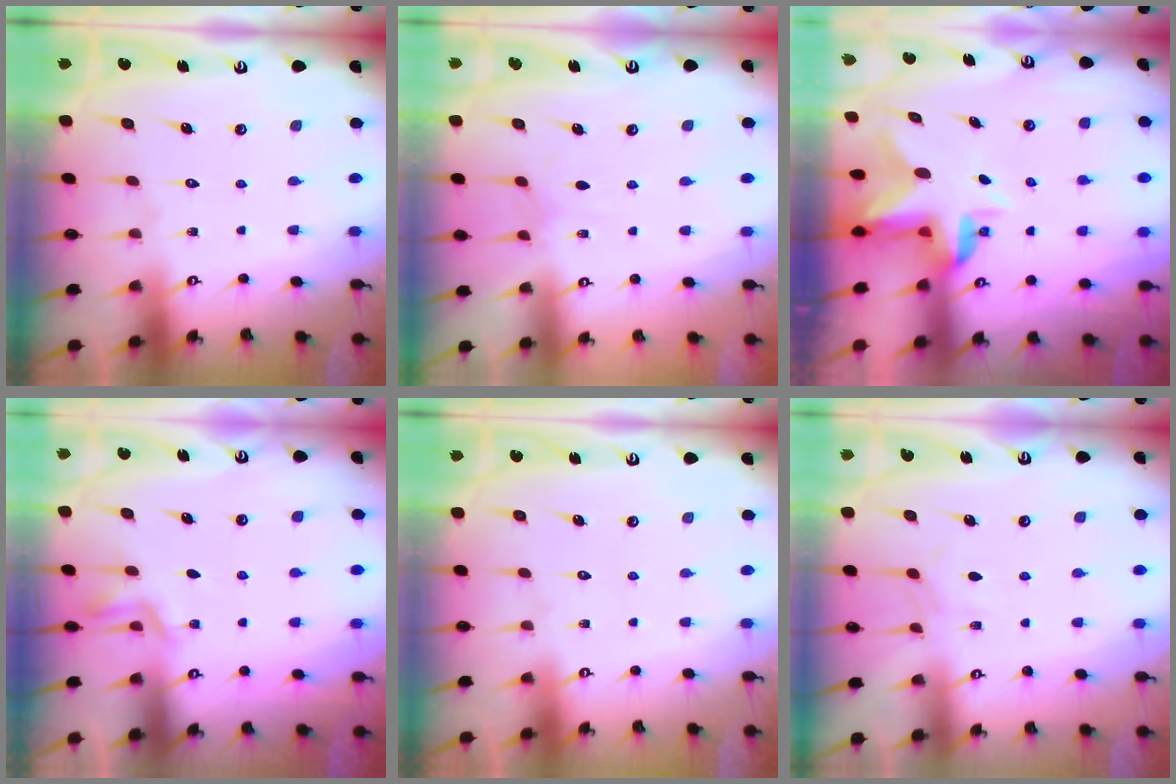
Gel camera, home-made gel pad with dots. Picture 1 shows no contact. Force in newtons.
{"total": 3.0, "press": 3.0, "slide": 0.3}
{"total": 4.6, "press": 4.6, "slide": 0.6}
{"total": 2.9, "press": 2.3, "slide": 1.7}
{"total": 0.0}
{"total": 3.4, "press": 3.4, "slide": 0.5}